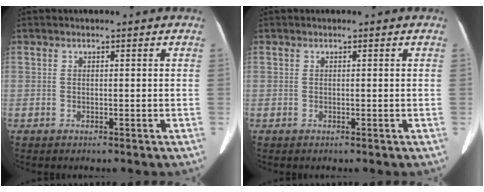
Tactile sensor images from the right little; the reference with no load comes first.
{"total": 0.0}